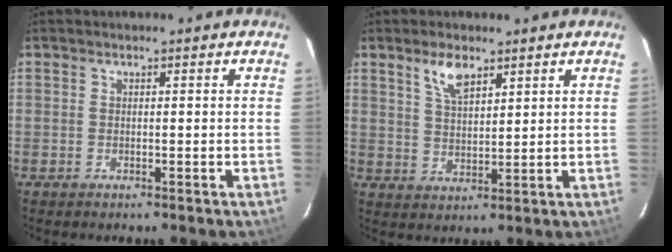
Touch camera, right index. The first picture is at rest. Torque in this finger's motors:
{"motor_torque": [0.13, 0.02, 0.32, 0.08]}